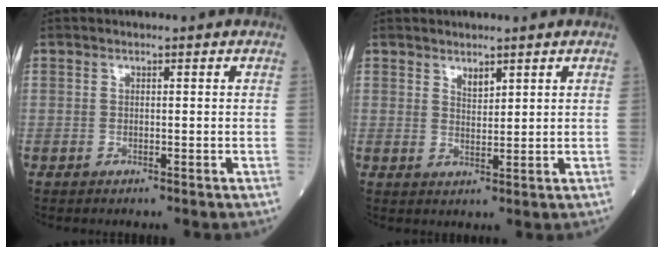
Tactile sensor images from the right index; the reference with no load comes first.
{"total": 2.0, "force": [1.5, 0.7, 1.1], "torque": [-0.021, -0.005, 0.032]}